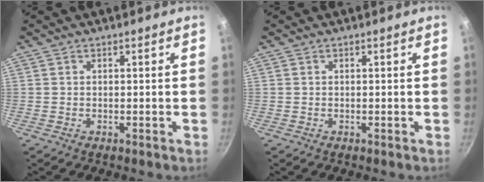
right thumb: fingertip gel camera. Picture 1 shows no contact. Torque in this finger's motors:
{"motor_torque": [-0.25, 0.25, -0.01, 0.00, 0.00]}